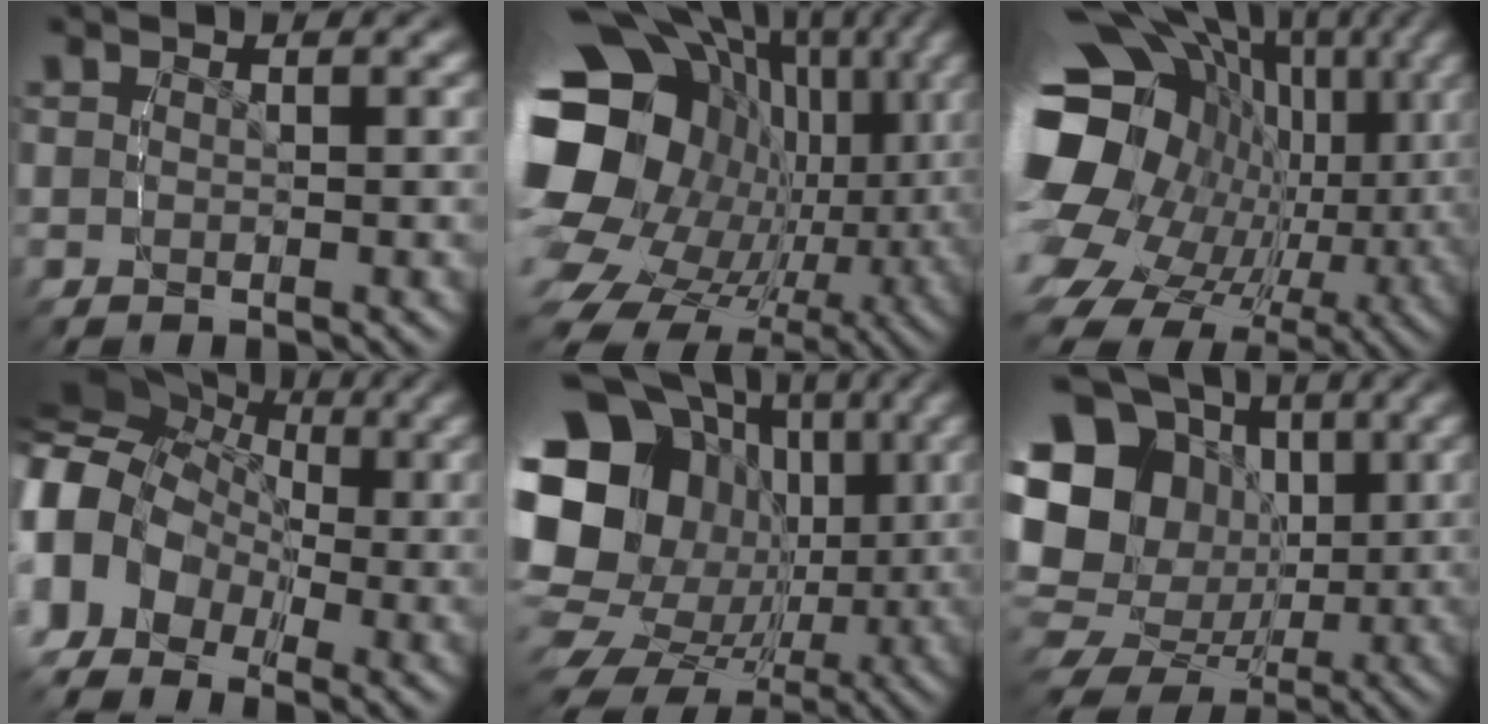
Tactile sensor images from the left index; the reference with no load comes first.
{"total": 22.6, "force": [0.6, 16.8, 15.2], "torque": [-0.275, -0.035, 0.004]}
{"total": 19.7, "force": [0.5, 15.0, 12.7], "torque": [-0.241, -0.041, 0.008]}
{"total": 14.4, "force": [2.5, 11.6, 8.3], "torque": [-0.174, 0.007, 0.014]}
{"total": 19.7, "force": [-1.7, 16.4, 10.7], "torque": [-0.220, -0.068, -0.022]}
{"total": 20.8, "force": [0.5, 17.8, 10.9], "torque": [-0.214, -0.042, 0.003]}